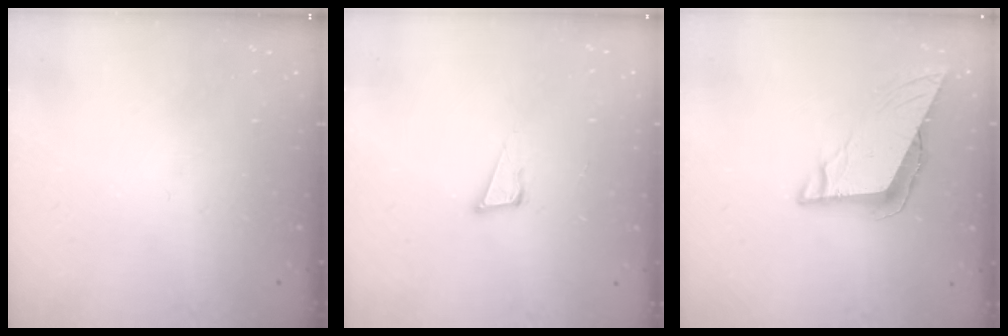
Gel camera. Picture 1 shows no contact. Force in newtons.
{"total": 6.4, "press": 5.8, "slide": 2.6}
{"total": 8.6, "press": 8.5, "slide": 1.3}